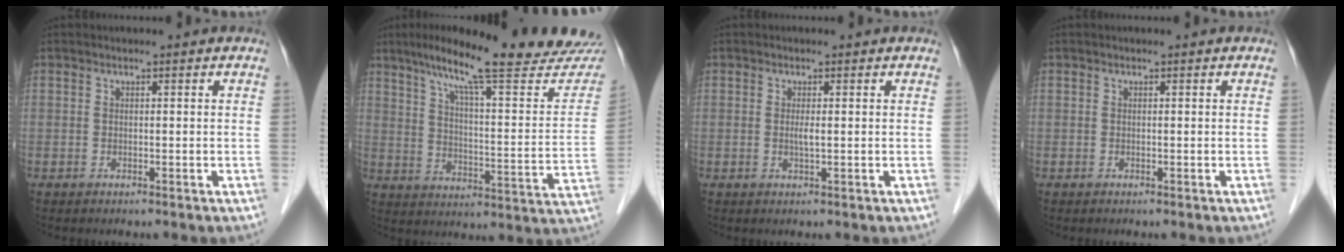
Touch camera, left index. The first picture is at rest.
{"total": 26.2, "force": [22.2, 2.0, 13.8], "torque": [-0.207, -0.041, 0.294]}
{"total": 1.1, "force": [0.1, 0.1, 1.1], "torque": [-0.027, -0.002, 0.002]}
{"total": 0.0}